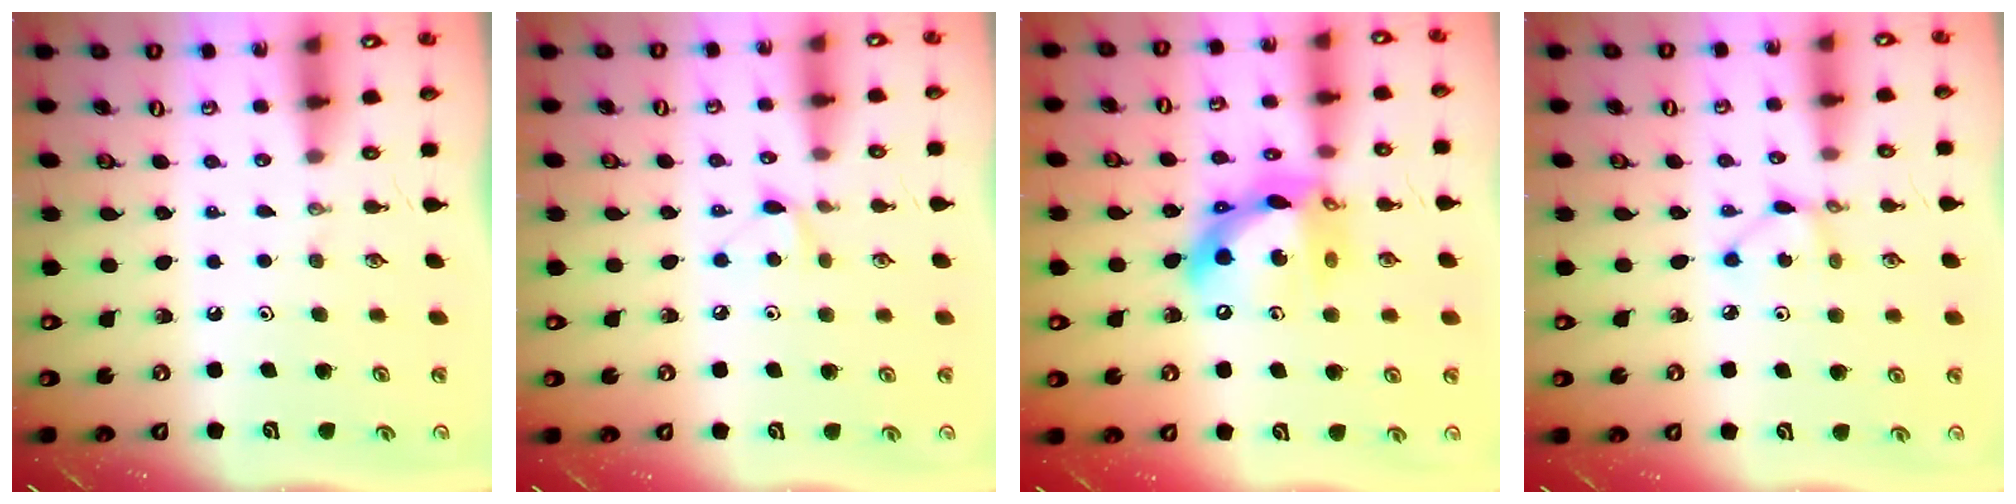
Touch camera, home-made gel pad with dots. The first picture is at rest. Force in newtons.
{"total": 6.5, "press": 6.5, "slide": 0.5}
{"total": 14.9, "press": 14.8, "slide": 1.6}
{"total": 2.9, "press": 2.9, "slide": 0.1}